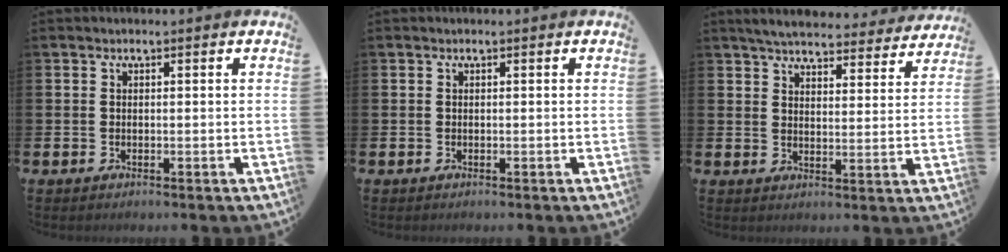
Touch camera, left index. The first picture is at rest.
{"total": 0.0}
{"total": 5.4, "force": [5.2, 1.0, 1.1], "torque": [-0.031, -0.036, 0.089]}